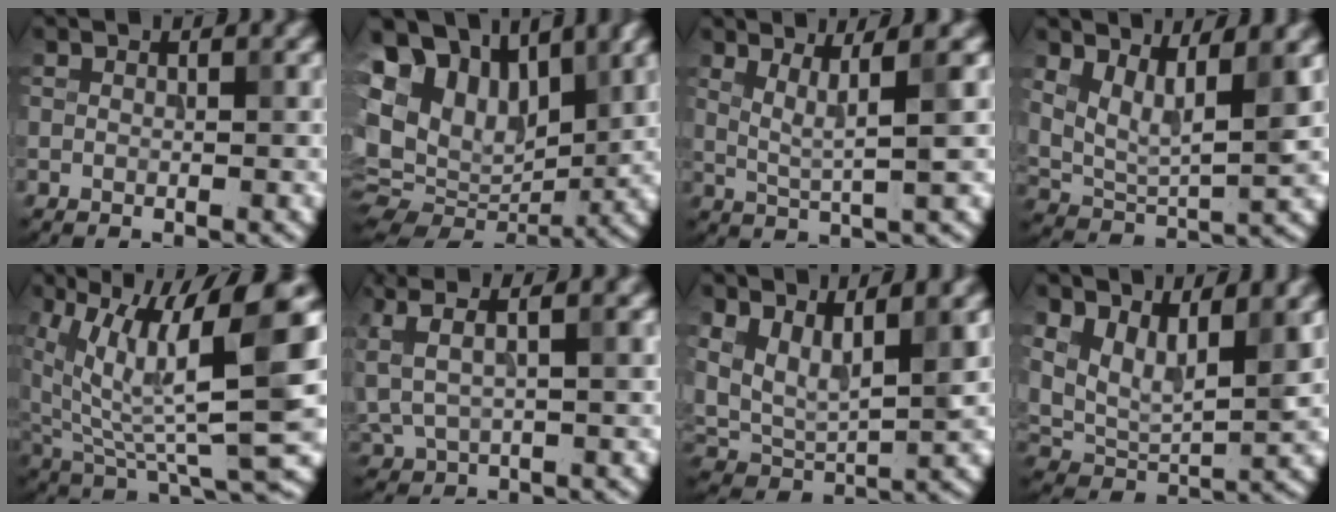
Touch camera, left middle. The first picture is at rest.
{"total": 15.5, "force": [6.7, 9.4, 10.4], "torque": [-0.228, 0.038, 0.131]}
{"total": 3.3, "force": [1.5, 0.2, 2.9], "torque": [-0.053, -0.003, 0.033]}
{"total": 4.9, "force": [2.4, 1.7, 3.8], "torque": [-0.086, -0.011, 0.053]}
{"total": 12.0, "force": [4.5, 3.4, 10.6], "torque": [-0.206, -0.002, 0.090]}
{"total": 5.8, "force": [3.0, 2.1, 4.5], "torque": [-0.114, 0.019, 0.057]}
{"total": 6.0, "force": [2.3, 2.9, 4.7], "torque": [-0.106, -0.011, 0.045]}
{"total": 6.8, "force": [3.0, 3.5, 5.0], "torque": [-0.105, -0.013, 0.058]}